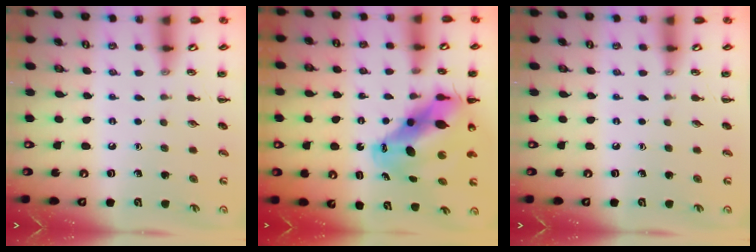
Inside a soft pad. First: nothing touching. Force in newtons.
{"total": 12.4, "press": 12.0, "slide": 3.1}
{"total": 0.0}